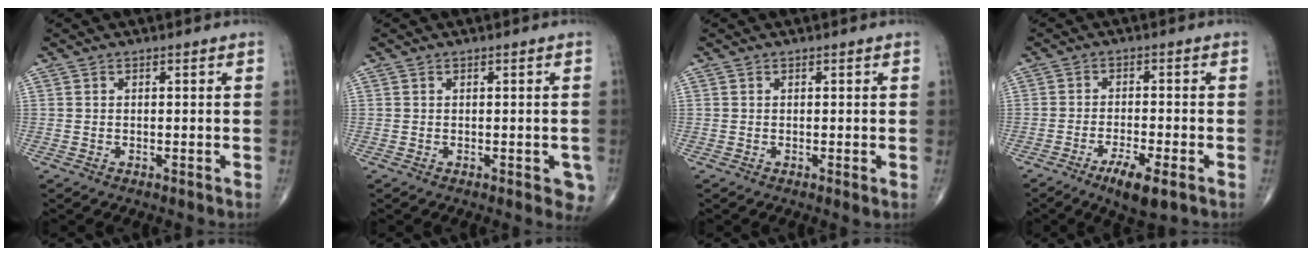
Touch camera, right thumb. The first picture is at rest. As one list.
[{"total": 3.3, "force": [-1.0, 1.5, 2.8], "torque": [-0.007, -0.002, -0.011]}, {"total": 0.7, "force": [0.0, 0.0, 0.7], "torque": [-0.015, -0.005, 0.001]}, {"total": 6.5, "force": [-3.6, 1.4, 5.2], "torque": [-0.095, 0.002, -0.059]}]